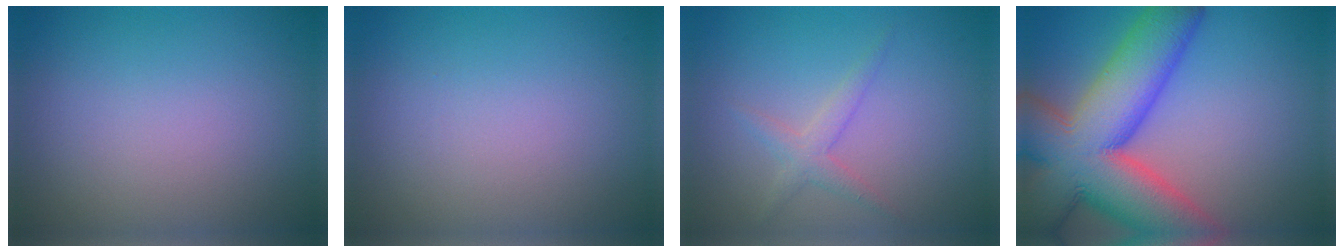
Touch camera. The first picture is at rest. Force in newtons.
{"total": 0.0}
{"total": 1.8, "press": 1.8, "slide": 0.1}
{"total": 15.6, "press": 15.6, "slide": 0.9}